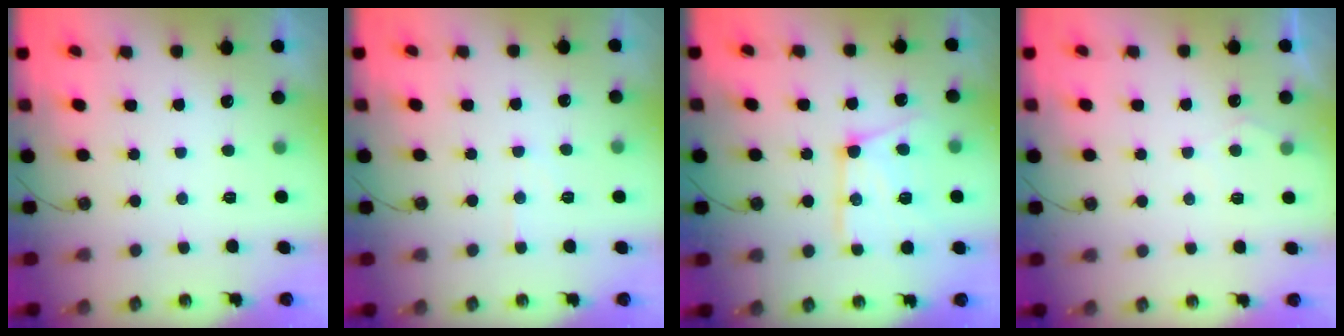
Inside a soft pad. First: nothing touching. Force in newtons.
{"total": 3.7, "press": 3.6, "slide": 0.5}
{"total": 15.9, "press": 15.8, "slide": 1.7}
{"total": 4.6, "press": 4.5, "slide": 0.6}